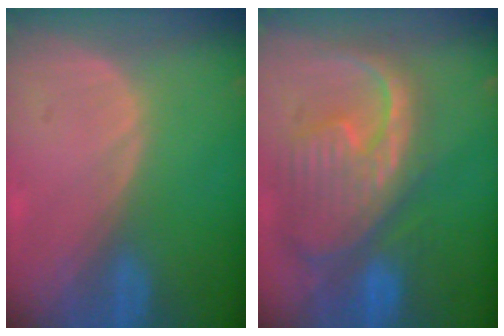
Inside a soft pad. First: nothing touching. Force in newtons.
{"total": 12.5, "press": 10.7, "slide": 6.5}